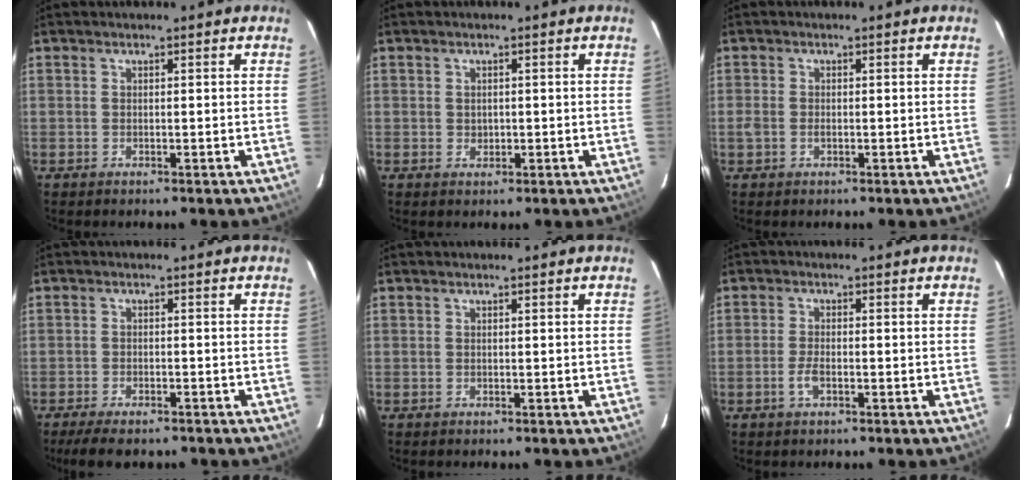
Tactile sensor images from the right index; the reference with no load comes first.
{"total": 1.2, "force": [0.0, 1.1, 0.4], "torque": [-0.003, 0.002, 0.002]}
{"total": 1.9, "force": [-0.6, 1.2, 1.3], "torque": [-0.027, -0.001, -0.011]}
{"total": 7.4, "force": [-6.0, 2.1, 3.7], "torque": [-0.088, -0.023, -0.098]}
{"total": 0.0}
{"total": 2.8, "force": [-1.2, 1.1, 2.3], "torque": [-0.053, 0.000, -0.025]}